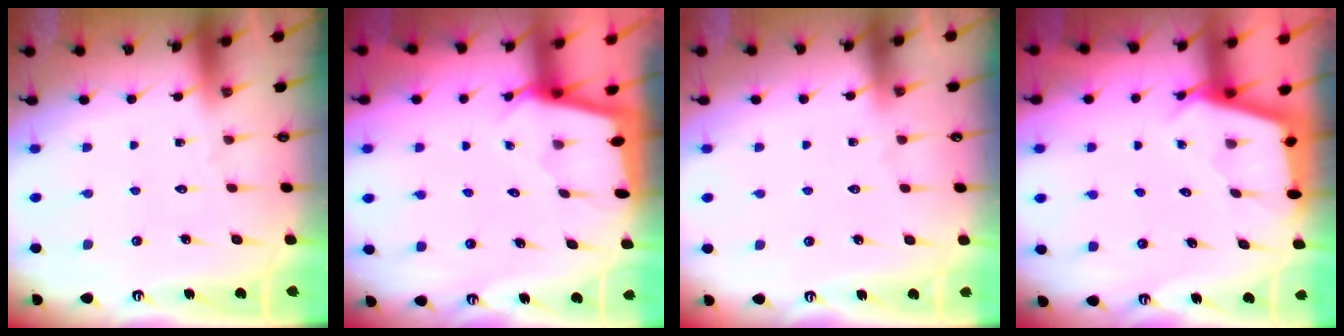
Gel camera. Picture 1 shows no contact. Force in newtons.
{"total": 1.7, "press": 1.7, "slide": 0.3}
{"total": 2.4, "press": 2.3, "slide": 0.4}
{"total": 2.6, "press": 2.6, "slide": 0.3}